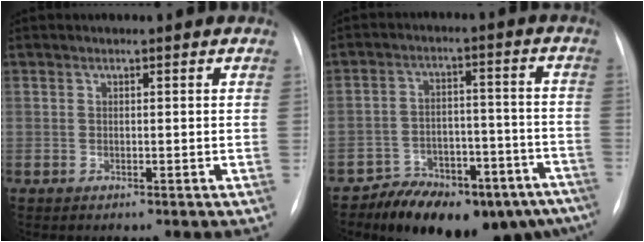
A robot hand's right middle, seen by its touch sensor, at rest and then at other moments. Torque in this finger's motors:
{"motor_torque": [1.06, -1.08, 0.26, 0.14]}